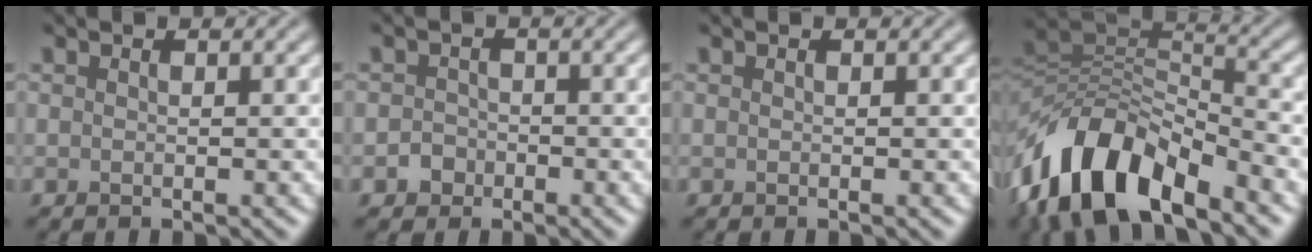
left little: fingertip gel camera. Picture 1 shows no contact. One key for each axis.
{"total": 1.5, "fx": -0.7, "fy": 1.3, "fz": 0.3, "tx": 0.003, "ty": 0.002, "tz": -0.016}
{"total": 0.0}
{"total": 11.4, "fx": -6.8, "fy": 5.2, "fz": 7.4, "tx": -0.137, "ty": 0.006, "tz": -0.135}